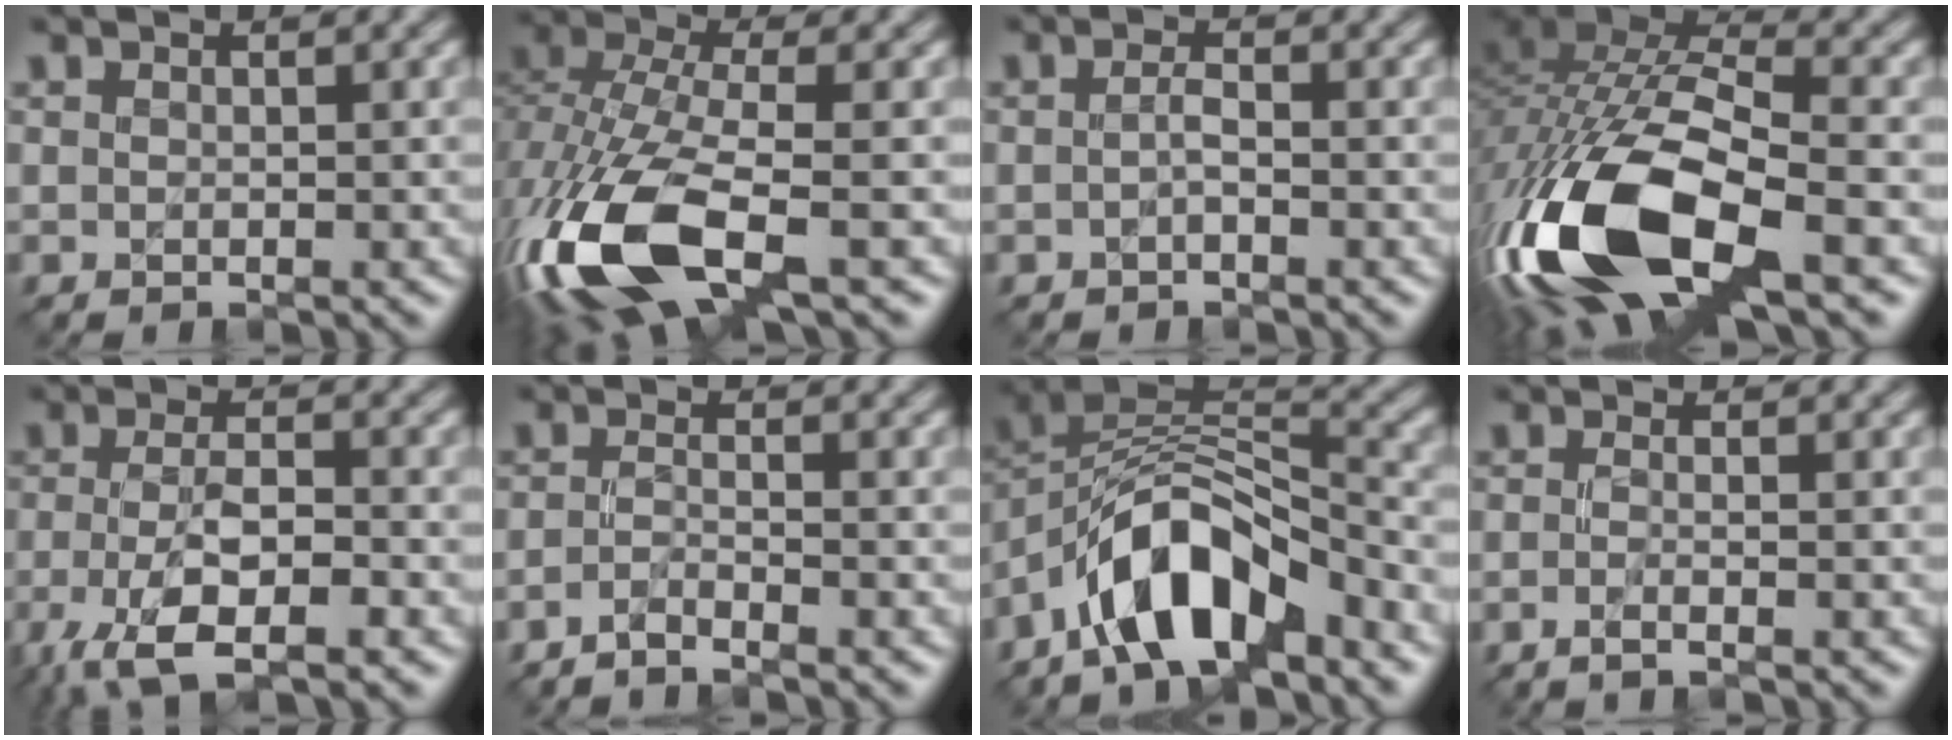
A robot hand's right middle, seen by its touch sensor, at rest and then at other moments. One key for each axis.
{"total": 13.1, "fx": -5.4, "fy": 5.7, "fz": 10.5, "tx": -0.260, "ty": -0.032, "tz": -0.100}
{"total": 0.8, "fx": -0.3, "fy": 0.0, "fz": 0.7, "tx": -0.017, "ty": 0.001, "tz": -0.007}
{"total": 16.8, "fx": -7.5, "fy": 7.5, "fz": 13.0, "tx": -0.291, "ty": -0.037, "tz": -0.121}
{"total": 7.4, "fx": -4.0, "fy": 2.5, "fz": 5.8, "tx": -0.117, "ty": -0.008, "tz": -0.074}
{"total": 2.1, "fx": -1.7, "fy": 0.4, "fz": 1.2, "tx": -0.018, "ty": 0.000, "tz": -0.049}
{"total": 8.3, "fx": -5.2, "fy": 3.4, "fz": 5.5, "tx": -0.086, "ty": 0.016, "tz": -0.099}
{"total": 2.0, "fx": -0.9, "fy": 0.7, "fz": 1.6, "tx": -0.021, "ty": -0.008, "tz": -0.023}